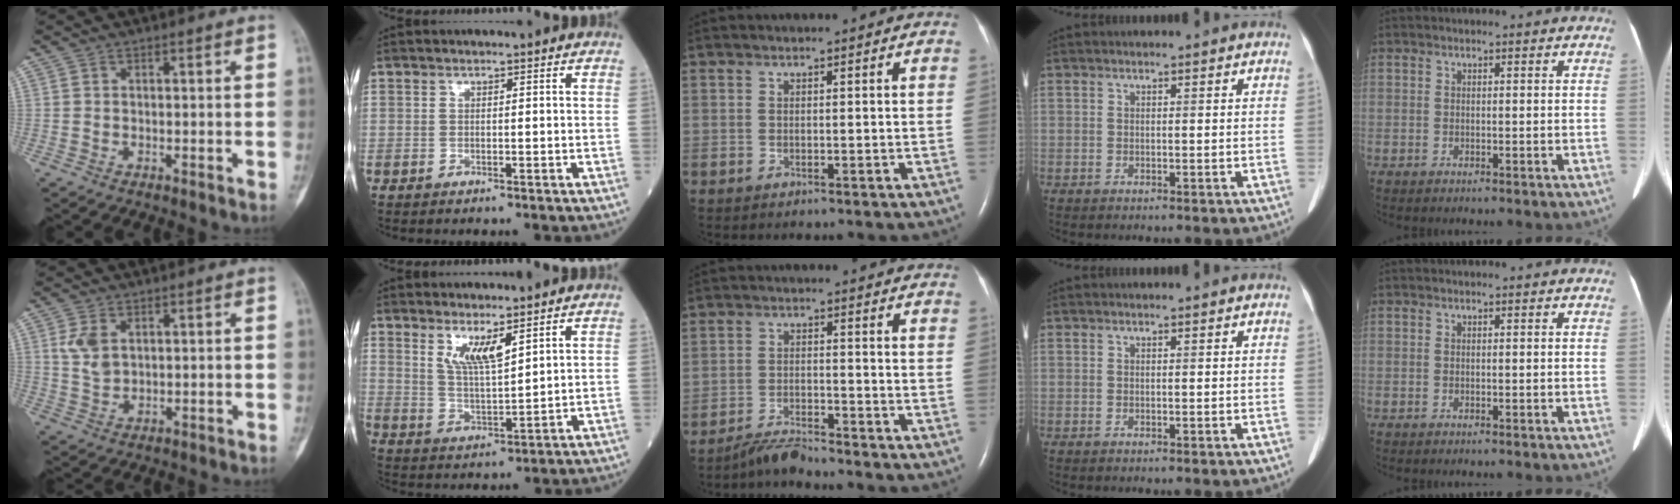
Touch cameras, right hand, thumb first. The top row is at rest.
{"thumb": {"total": 4.7, "force": [1.6, 2.9, 3.2], "torque": [-0.061, -0.005, 0.040]}, "index": {"total": 5.4, "force": [3.3, 0.8, 4.1], "torque": [-0.088, -0.014, 0.069]}, "middle": {"total": 3.9, "force": [-3.8, -0.3, 0.7], "torque": [-0.020, -0.021, -0.070]}}